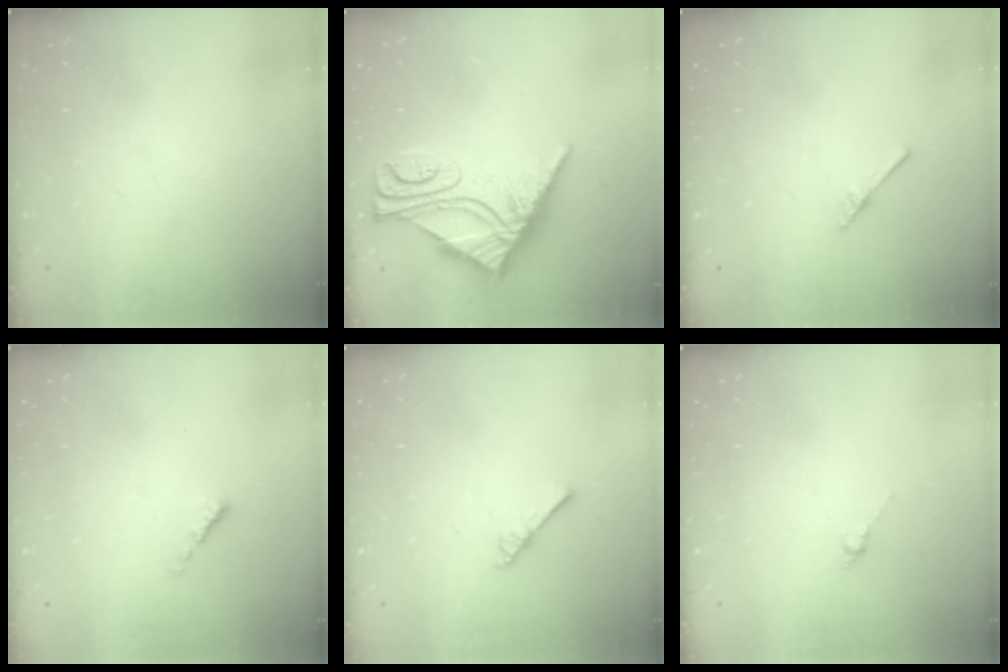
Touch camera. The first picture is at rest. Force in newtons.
{"total": 11.3, "press": 11.2, "slide": 1.1}
{"total": 2.5, "press": 2.4, "slide": 0.3}
{"total": 0.0}
{"total": 2.6, "press": 2.6, "slide": 0.3}
{"total": 0.0}